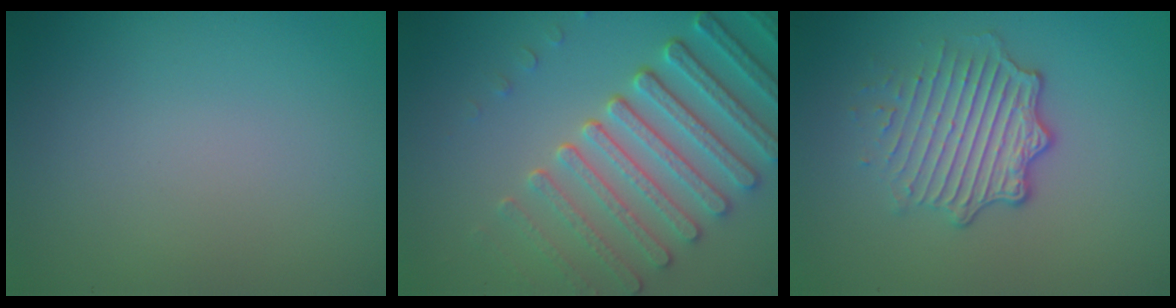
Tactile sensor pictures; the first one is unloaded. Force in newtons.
{"total": 7.3, "press": 5.6, "slide": 4.8}
{"total": 4.8, "press": 3.5, "slide": 3.3}